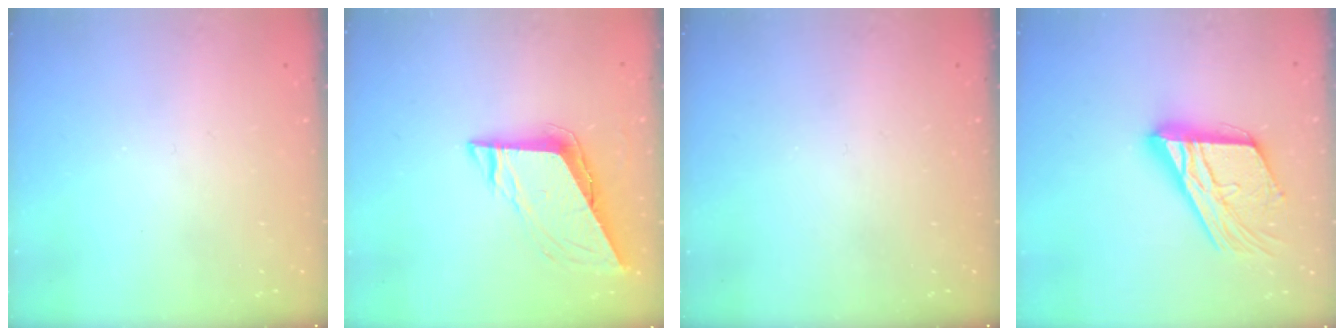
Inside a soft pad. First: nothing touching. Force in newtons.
{"total": 8.1, "press": 8.1, "slide": 0.3}
{"total": 0.0}
{"total": 19.3, "press": 19.2, "slide": 1.8}